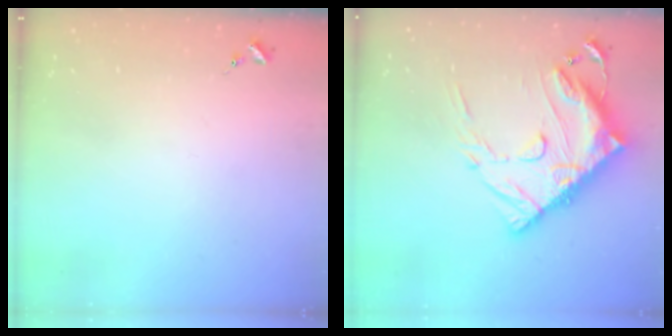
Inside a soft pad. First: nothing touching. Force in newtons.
{"total": 21.5, "press": 21.4, "slide": 2.1}